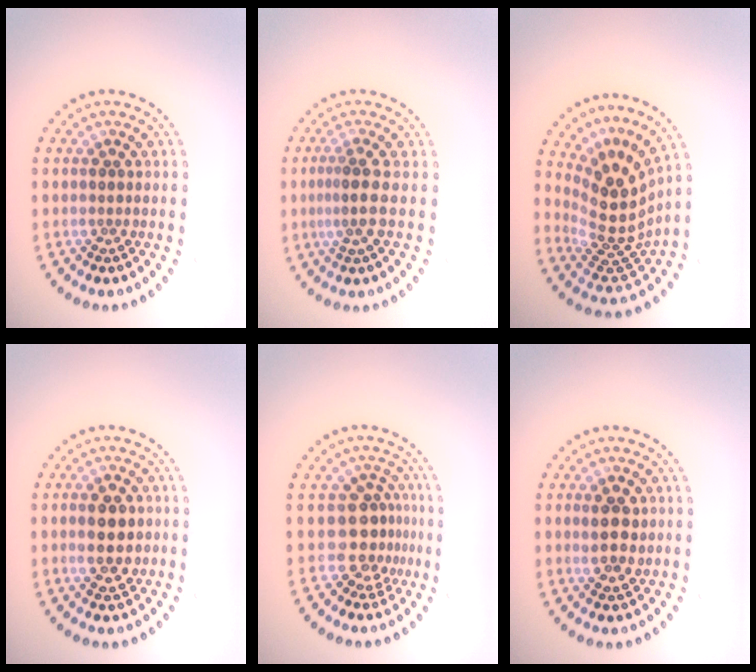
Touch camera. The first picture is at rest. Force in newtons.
{"total": 2.1, "press": 1.6, "slide": 1.3}
{"total": 5.0, "press": 3.5, "slide": 3.6}
{"total": 4.5, "press": 4.5, "slide": 0.3}
{"total": 3.2, "press": 2.3, "slide": 2.2}
{"total": 2.7, "press": 2.7, "slide": 0.6}